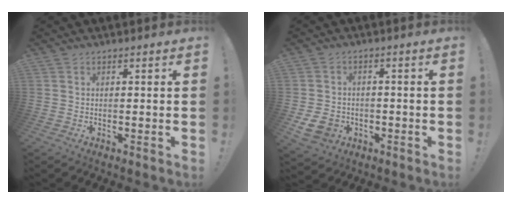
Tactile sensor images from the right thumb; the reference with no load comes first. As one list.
[{"total": 8.1, "force": [-3.1, 6.4, 4.1], "torque": [-0.075, 0.020, -0.053]}]